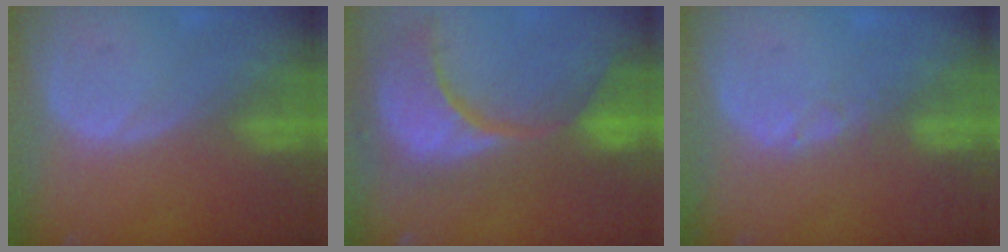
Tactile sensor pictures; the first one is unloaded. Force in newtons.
{"total": 14.3, "press": 12.0, "slide": 7.8}
{"total": 1.3, "press": 1.0, "slide": 0.8}